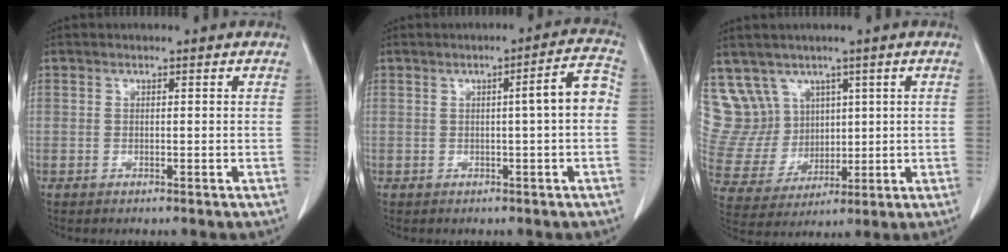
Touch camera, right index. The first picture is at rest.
{"total": 5.0, "force": [-0.1, 0.0, 5.0], "torque": [-0.066, 0.011, -0.003]}
{"total": 11.6, "force": [6.4, 9.6, 1.7], "torque": [-0.062, 0.057, 0.155]}